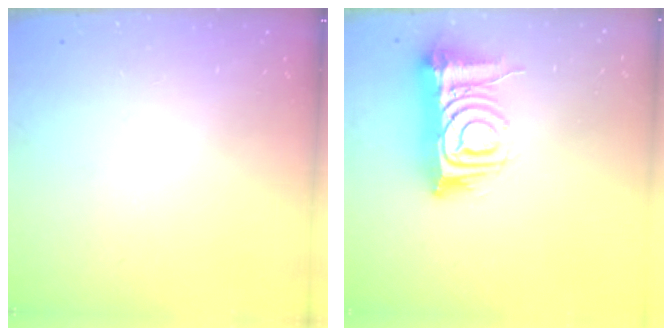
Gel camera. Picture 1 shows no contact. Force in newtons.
{"total": 12.8, "press": 12.7, "slide": 1.6}